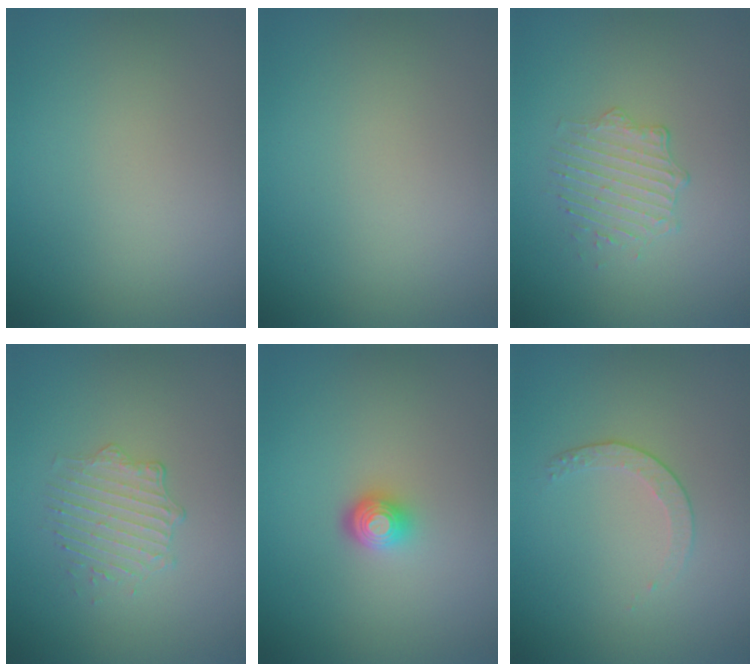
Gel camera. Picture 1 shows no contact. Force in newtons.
{"total": 0.0}
{"total": 1.9, "press": 1.4, "slide": 1.4}
{"total": 1.9, "press": 1.4, "slide": 1.4}
{"total": 2.0, "press": 1.4, "slide": 1.4}
{"total": 1.5, "press": 0.9, "slide": 1.2}